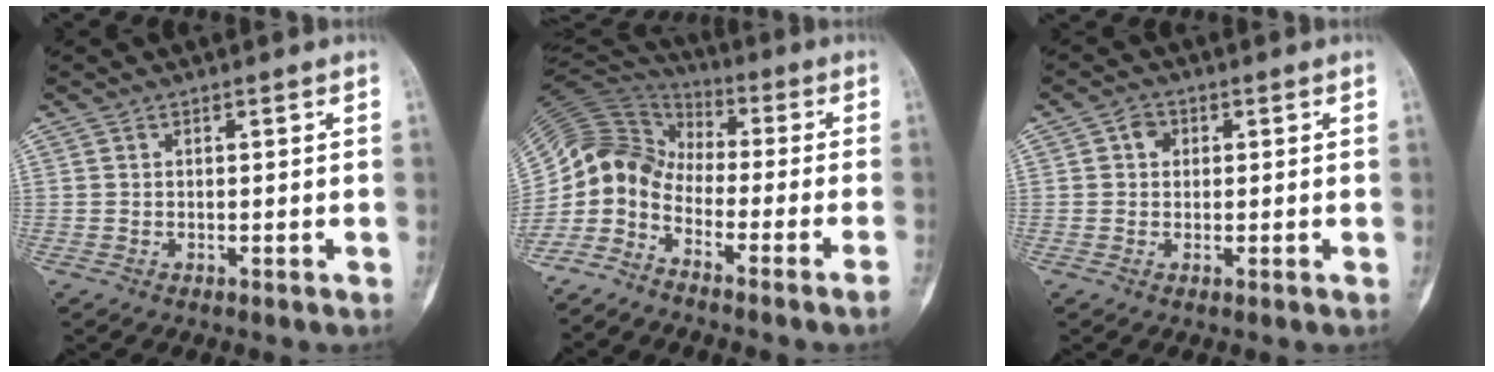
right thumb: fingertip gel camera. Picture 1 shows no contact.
{"total": 10.6, "force": [-7.4, 4.8, 5.9], "torque": [-0.110, 0.073, -0.158]}
{"total": 2.1, "force": [0.2, 1.9, 1.0], "torque": [-0.003, 0.005, -0.002]}